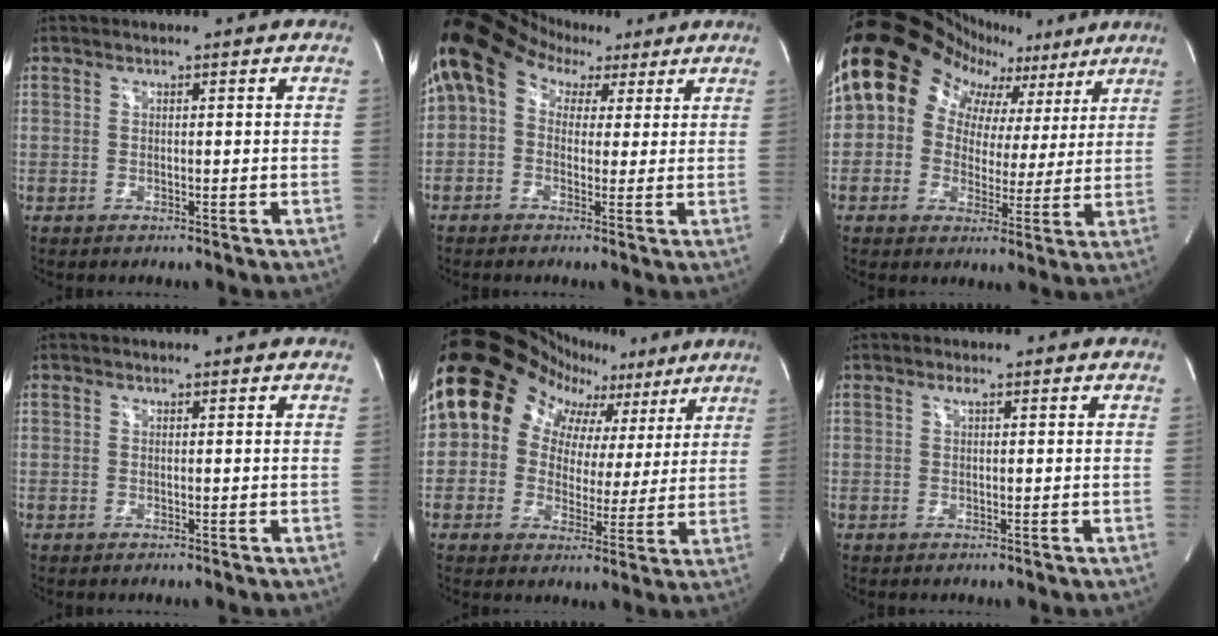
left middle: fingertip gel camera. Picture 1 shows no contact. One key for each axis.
{"total": 11.6, "fx": 5.3, "fy": 8.4, "fz": 6.1, "tx": -0.109, "ty": 0.070, "tz": 0.082}
{"total": 18.3, "fx": 8.9, "fy": 13.8, "fz": 8.1, "tx": -0.127, "ty": 0.076, "tz": 0.126}
{"total": 0.0}
{"total": 19.4, "fx": 9.4, "fy": 14.3, "fz": 9.0, "tx": -0.146, "ty": 0.080, "tz": 0.136}
{"total": 0.6, "fx": 0.3, "fy": 0.0, "fz": 0.6, "tx": -0.011, "ty": 0.003, "tz": 0.003}